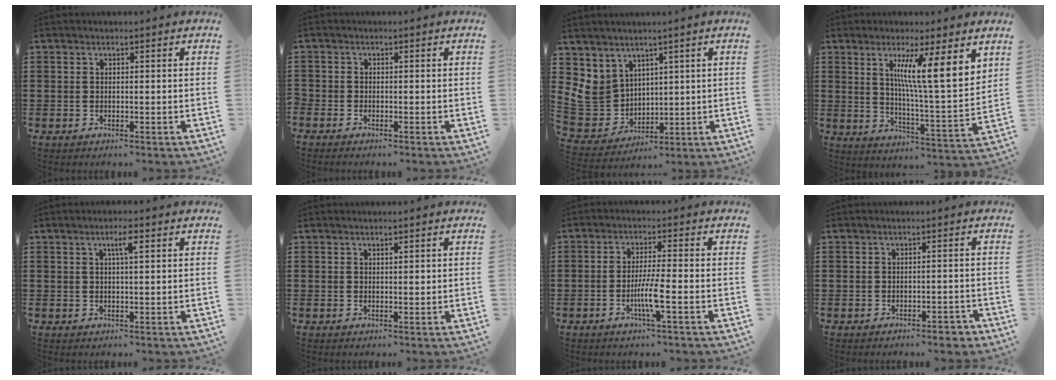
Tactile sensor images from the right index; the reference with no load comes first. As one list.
[{"total": 1.0, "force": [-0.9, 0.3, 0.0], "torque": [-0.002, 0.002, -0.019]}, {"total": 6.8, "force": [3.1, 5.9, 1.3], "torque": [-0.092, -0.022, 0.058]}, {"total": 10.0, "force": [4.7, 0.7, 8.8], "torque": [-0.154, -0.023, 0.072]}, {"total": 3.0, "force": [1.3, 0.5, 2.7], "torque": [-0.048, 0.004, 0.017]}, {"total": 0.8, "force": [0.4, 0.3, 0.6], "torque": [-0.012, 0.003, 0.008]}, {"total": 5.1, "force": [-1.7, 0.1, 4.8], "torque": [-0.097, -0.013, -0.034]}, {"total": 1.7, "force": [-1.4, 0.5, 0.9], "torque": [-0.019, 0.001, -0.028]}]